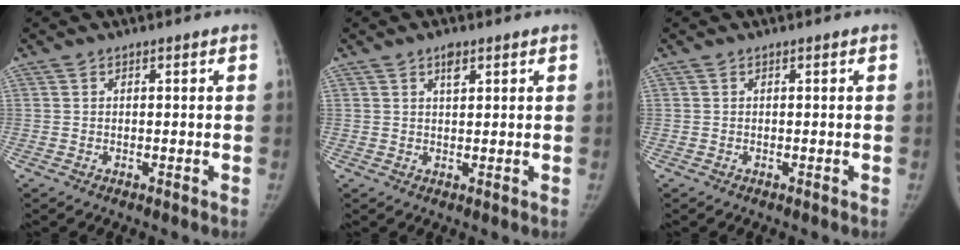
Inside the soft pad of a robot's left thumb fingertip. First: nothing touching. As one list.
[{"total": 2.4, "force": [1.4, 1.1, 1.6], "torque": [-0.020, -0.007, 0.023]}, {"total": 0.0}]